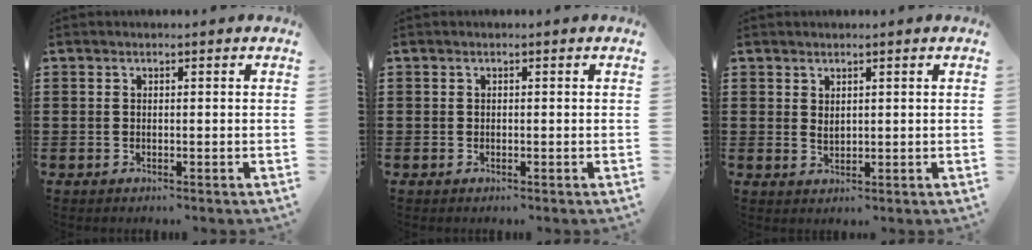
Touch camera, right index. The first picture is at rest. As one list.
[{"total": 0.0}, {"total": 1.4, "force": [1.0, 0.6, 0.8], "torque": [-0.016, 0.003, 0.018]}]